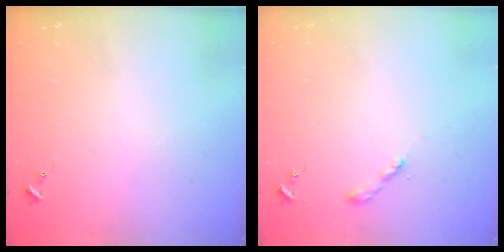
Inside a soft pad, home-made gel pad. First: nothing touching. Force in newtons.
{"total": 2.0, "press": 2.0, "slide": 0.2}